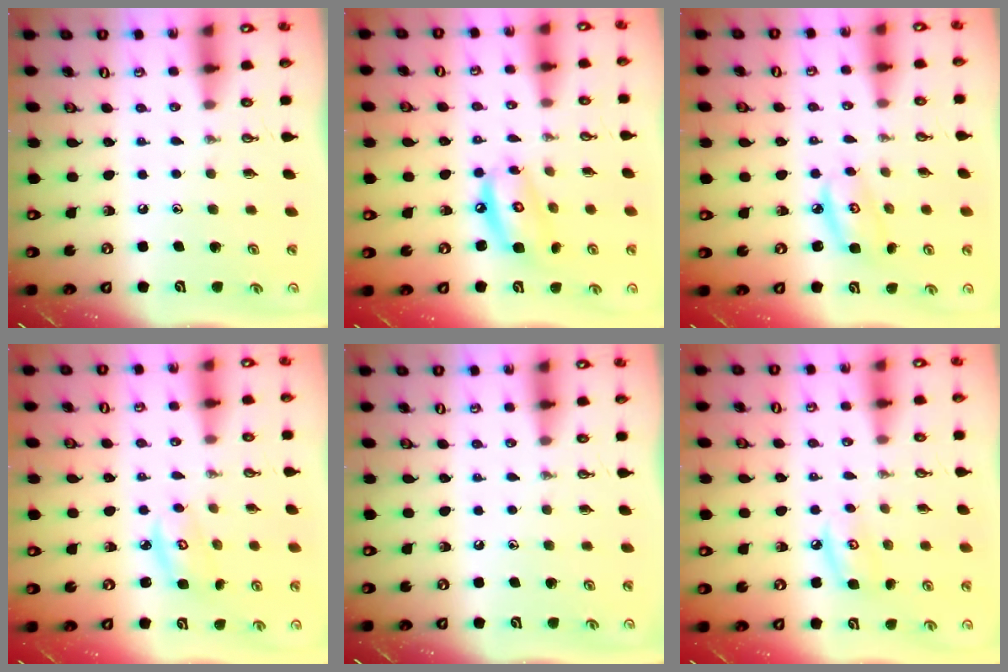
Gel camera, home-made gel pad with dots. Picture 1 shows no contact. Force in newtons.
{"total": 9.5, "press": 9.5, "slide": 0.7}
{"total": 5.4, "press": 5.4, "slide": 0.4}
{"total": 3.7, "press": 3.7, "slide": 0.4}
{"total": 0.0}
{"total": 7.2, "press": 7.2, "slide": 0.6}